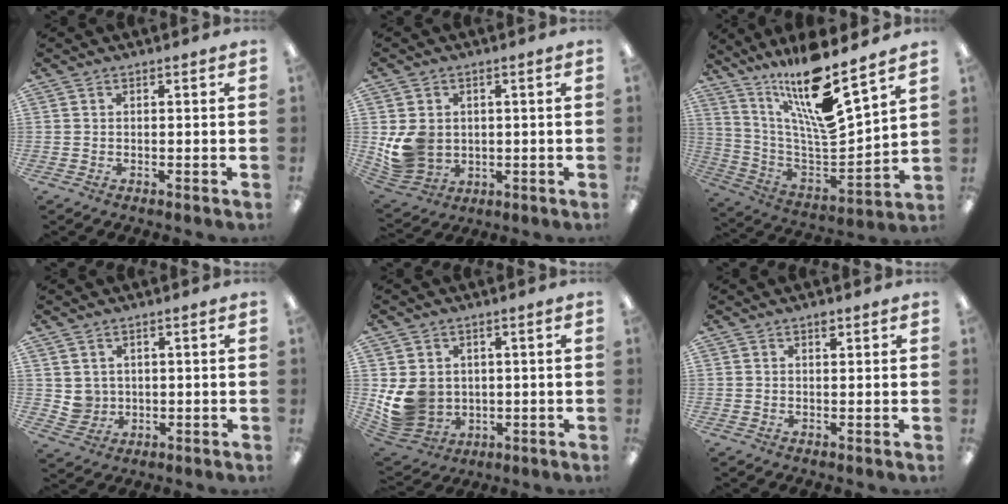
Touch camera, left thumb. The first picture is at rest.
{"total": 8.9, "force": [0.3, 7.9, 4.1], "torque": [-0.094, 0.010, 0.014]}
{"total": 17.8, "force": [13.3, 2.3, 11.6], "torque": [-0.217, -0.101, 0.218]}
{"total": 3.9, "force": [1.9, 3.4, 0.2], "torque": [-0.010, -0.005, 0.038]}
{"total": 10.9, "force": [0.2, 9.7, 5.0], "torque": [-0.133, -0.001, 0.011]}
{"total": 1.5, "force": [1.0, 0.6, 0.9], "torque": [-0.012, -0.003, 0.017]}